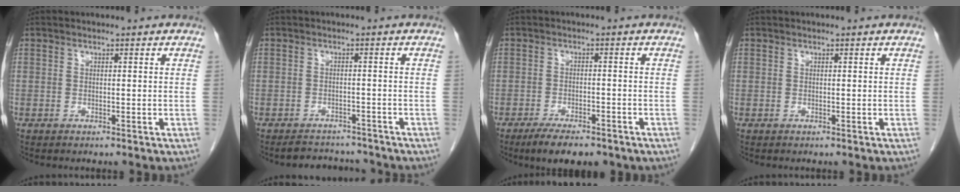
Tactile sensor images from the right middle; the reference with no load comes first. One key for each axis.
{"total": 5.0, "fx": -4.8, "fy": 1.3, "fz": 0.3, "tx": 0.000, "ty": 0.004, "tz": -0.068}
{"total": 7.2, "fx": -5.3, "fy": 2.3, "fz": 4.3, "tx": -0.065, "ty": -0.009, "tz": -0.078}
{"total": 0.0}